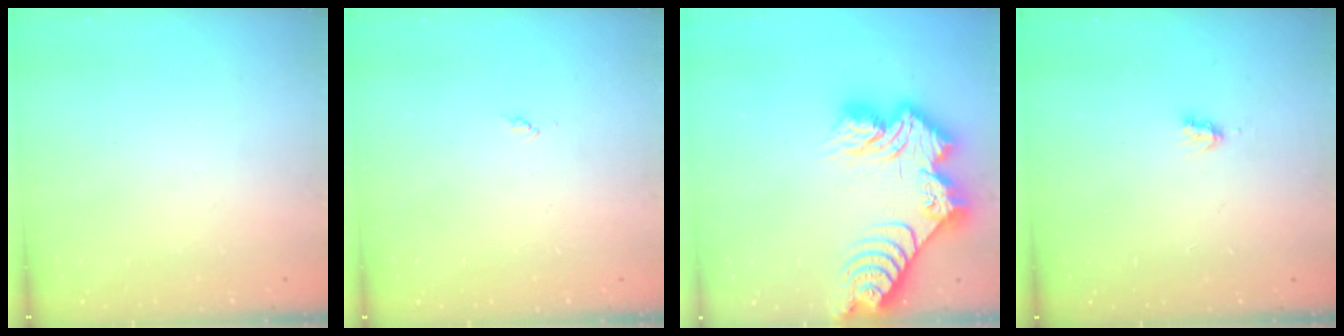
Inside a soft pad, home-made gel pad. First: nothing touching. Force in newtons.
{"total": 3.4, "press": 3.4, "slide": 0.5}
{"total": 17.3, "press": 17.2, "slide": 1.7}
{"total": 2.6, "press": 2.6, "slide": 0.4}